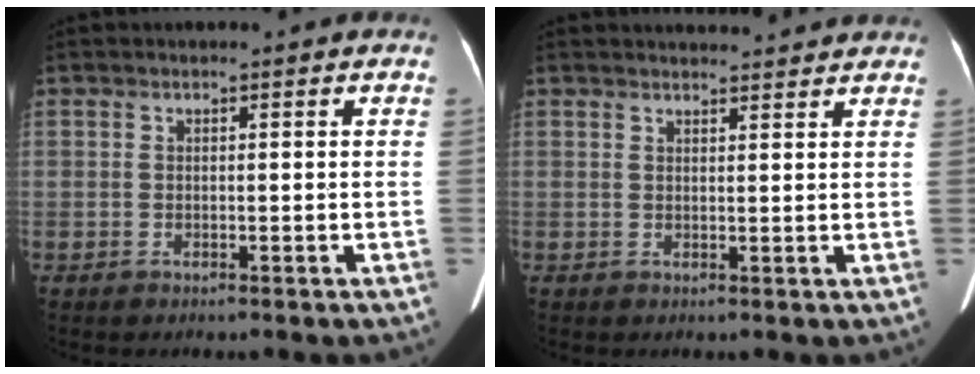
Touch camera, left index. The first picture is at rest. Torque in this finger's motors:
{"motor_torque": [0.15, -0.51, -0.03, -0.01]}